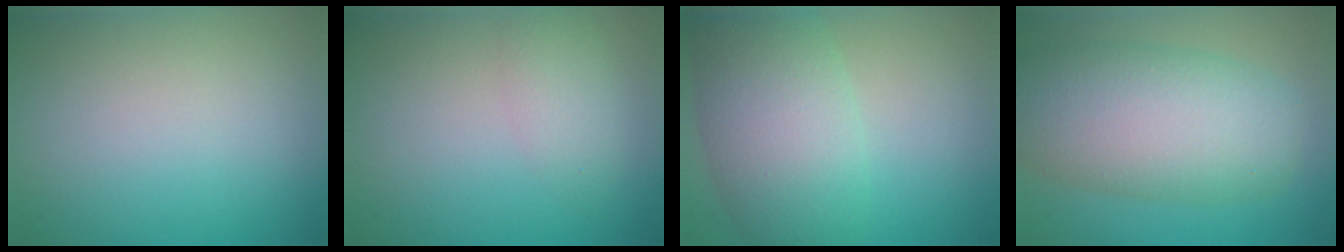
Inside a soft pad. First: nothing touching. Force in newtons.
{"total": 2.3, "press": 2.3, "slide": 0.1}
{"total": 8.0, "press": 8.0, "slide": 0.3}
{"total": 9.3, "press": 9.3, "slide": 0.3}